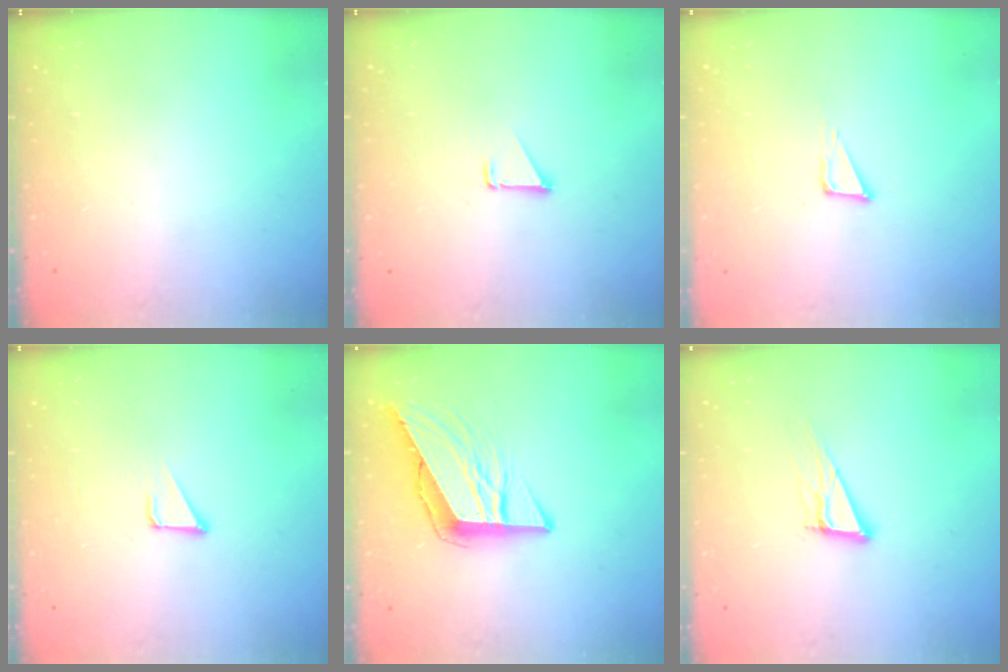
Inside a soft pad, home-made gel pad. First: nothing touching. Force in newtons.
{"total": 1.3, "press": 1.3, "slide": 0.1}
{"total": 4.0, "press": 3.9, "slide": 0.8}
{"total": 2.1, "press": 2.1, "slide": 0.1}
{"total": 9.9, "press": 9.9, "slide": 0.8}
{"total": 10.8, "press": 10.5, "slide": 2.6}